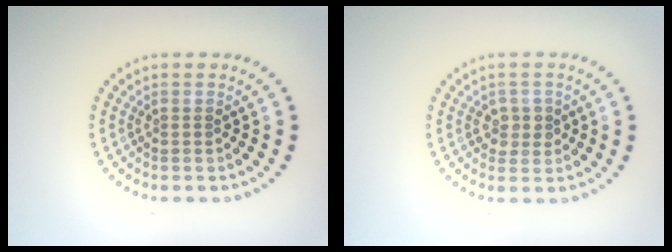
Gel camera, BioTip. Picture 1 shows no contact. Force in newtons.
{"total": 1.8, "press": 1.7, "slide": 0.4}